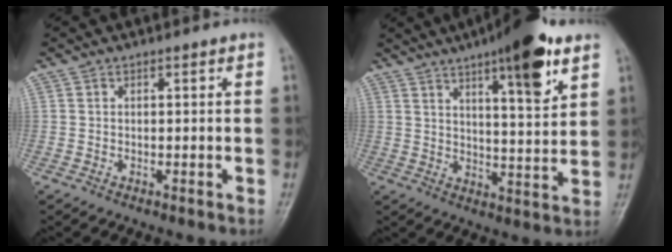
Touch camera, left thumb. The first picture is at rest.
{"total": 15.1, "force": [8.7, 3.5, 11.9], "torque": [-0.154, -0.039, 0.127]}